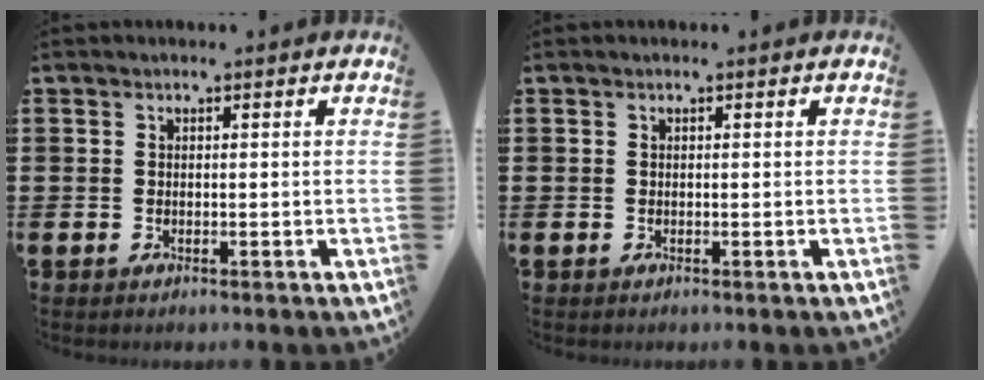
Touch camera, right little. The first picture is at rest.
{"total": 0.0}